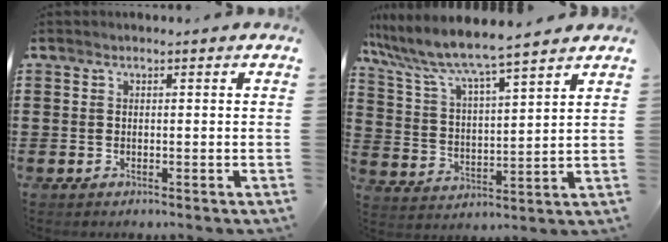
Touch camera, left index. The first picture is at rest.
{"total": 6.5, "force": [5.9, -0.1, 2.7], "torque": [-0.079, -0.037, 0.097]}